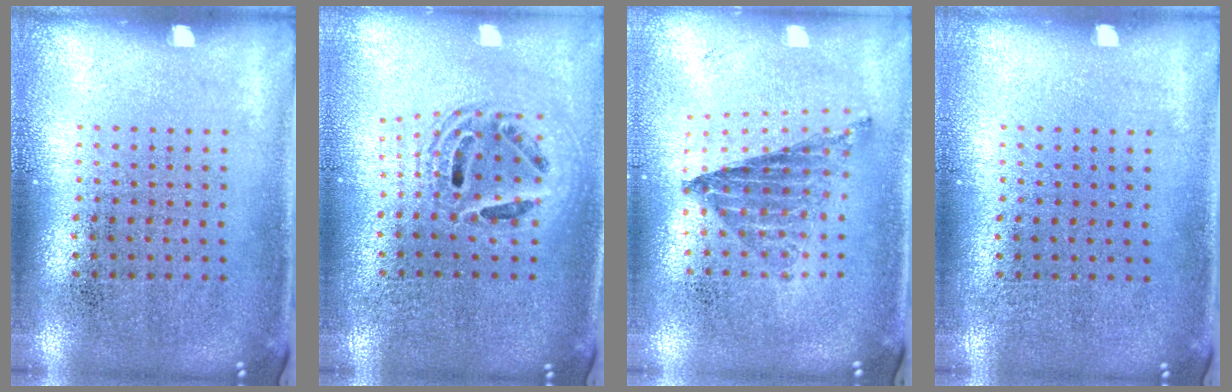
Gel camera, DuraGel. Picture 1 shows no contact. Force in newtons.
{"total": 1.7, "press": 1.4, "slide": 1.0}
{"total": 0.8, "press": 0.8, "slide": 0.1}
{"total": 0.0}